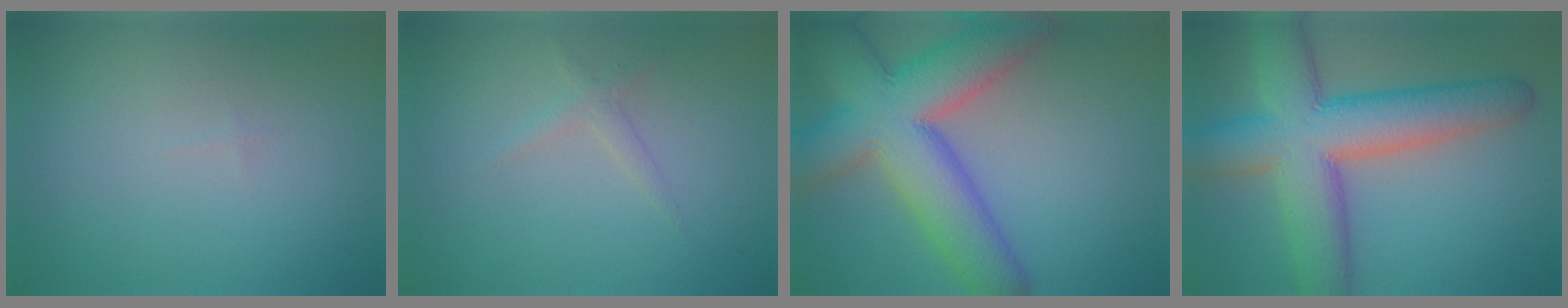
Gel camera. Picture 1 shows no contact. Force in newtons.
{"total": 1.2, "press": 1.2, "slide": 0.1}
{"total": 11.8, "press": 11.8, "slide": 0.9}
{"total": 11.2, "press": 11.2, "slide": 0.6}